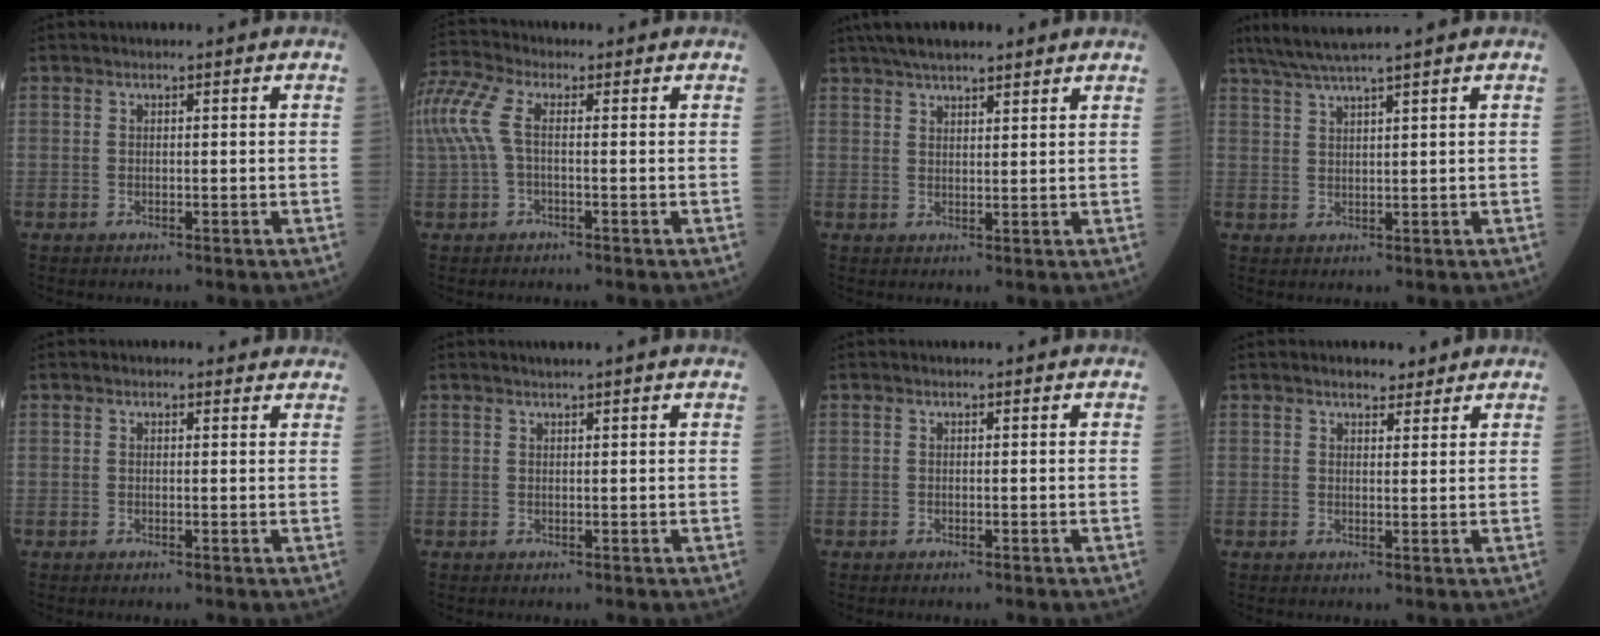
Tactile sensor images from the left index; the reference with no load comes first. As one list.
[{"total": 10.3, "force": [1.5, 4.8, 9.0], "torque": [-0.242, 0.043, 0.026]}, {"total": 8.4, "force": [7.0, 1.6, 4.5], "torque": [-0.071, 0.035, 0.108]}, {"total": 6.3, "force": [5.2, -1.3, 3.4], "torque": [-0.062, 0.020, 0.096]}, {"total": 2.0, "force": [1.8, 0.9, 0.2], "torque": [-0.003, 0.001, 0.009]}, {"total": 2.5, "force": [2.1, -0.4, 1.2], "torque": [-0.016, 0.015, 0.034]}, {"total": 0.0}, {"total": 2.7, "force": [2.3, 1.2, 0.8], "torque": [-0.016, 0.007, 0.034]}]